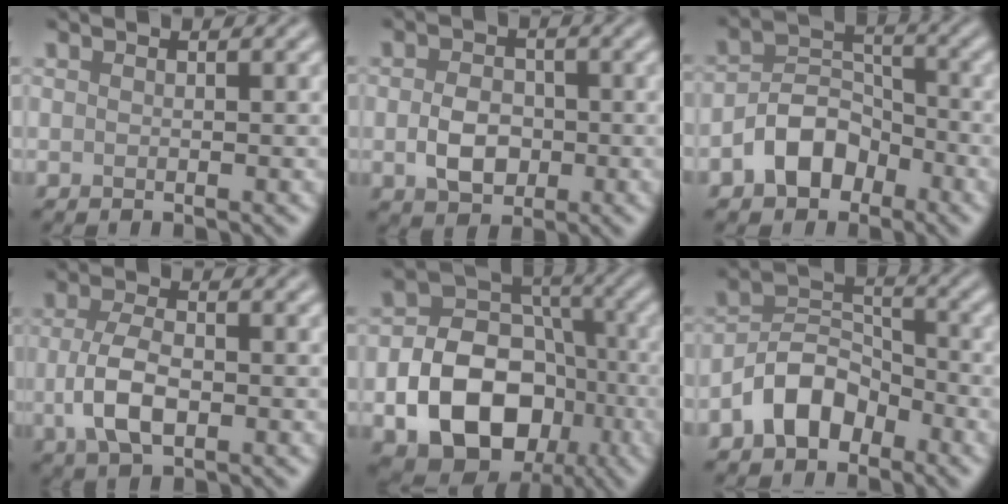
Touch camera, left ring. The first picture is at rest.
{"total": 3.8, "force": [-0.7, 2.8, 2.5], "torque": [-0.046, -0.001, -0.015]}
{"total": 5.0, "force": [-2.7, 3.4, 2.4], "torque": [-0.037, 0.006, -0.057]}
{"total": 4.6, "force": [-0.9, 2.4, 3.9], "torque": [-0.087, -0.004, -0.018]}
{"total": 12.0, "force": [-4.0, 8.8, 7.2], "torque": [-0.120, -0.011, -0.069]}
{"total": 5.3, "force": [-3.2, 3.3, 2.7], "torque": [-0.043, 0.009, -0.069]}